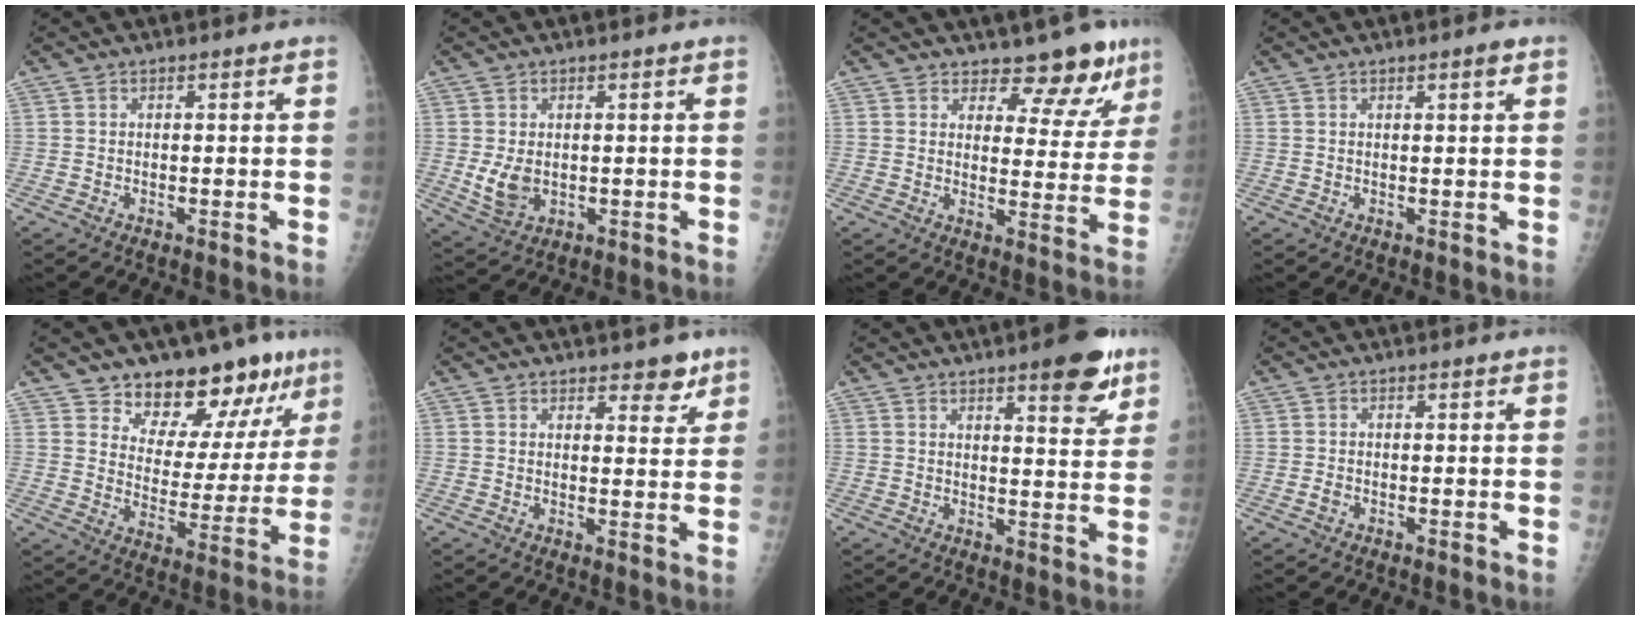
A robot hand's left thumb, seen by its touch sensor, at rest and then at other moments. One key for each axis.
{"total": 5.1, "fx": 0.1, "fy": 3.6, "fz": 3.6, "tx": -0.059, "ty": -0.012, "tz": 0.014}
{"total": 9.6, "fx": 7.9, "fy": 4.5, "fz": 3.1, "tx": -0.003, "ty": -0.060, "tz": 0.095}
{"total": 1.4, "fx": 0.8, "fy": 0.1, "fz": 1.1, "tx": -0.017, "ty": -0.004, "tz": 0.013}
{"total": 16.2, "fx": 11.6, "fy": 7.8, "fz": 8.3, "tx": -0.054, "ty": -0.077, "tz": 0.171}
{"total": 4.2, "fx": 3.1, "fy": 2.0, "fz": 2.0, "tx": 0.000, "ty": -0.019, "tz": 0.041}
{"total": 9.6, "fx": 5.9, "fy": 2.7, "fz": 7.0, "tx": -0.069, "ty": -0.030, "tz": 0.075}
{"total": 0.9, "fx": -0.3, "fy": 0.7, "fz": 0.6, "tx": -0.011, "ty": 0.000, "tz": -0.005}